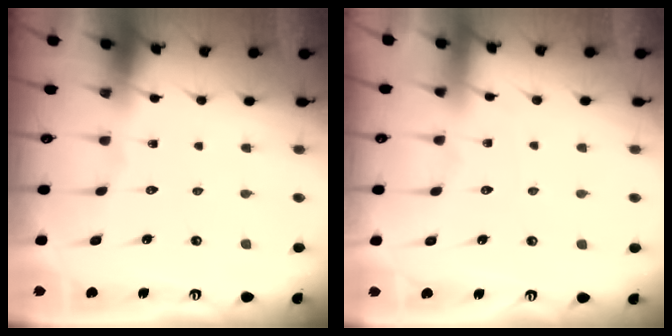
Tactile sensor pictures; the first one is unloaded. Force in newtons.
{"total": 1.8, "press": 1.8, "slide": 0.3}